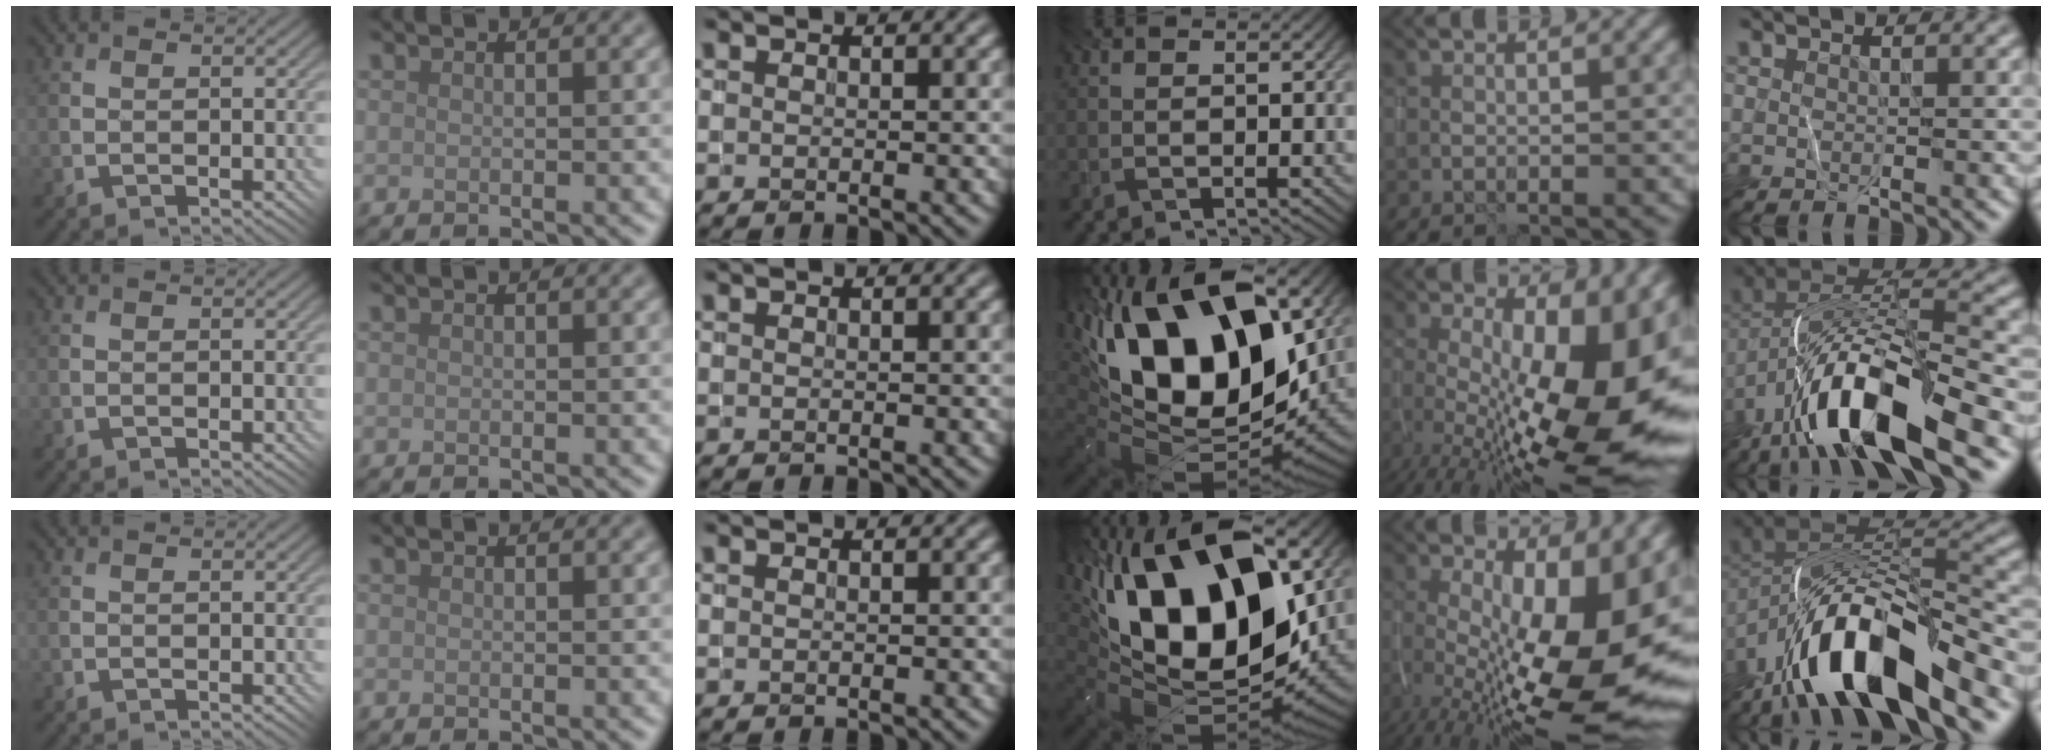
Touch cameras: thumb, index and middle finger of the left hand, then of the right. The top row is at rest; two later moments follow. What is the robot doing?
{"motion": "wrap", "object": "yarn"}